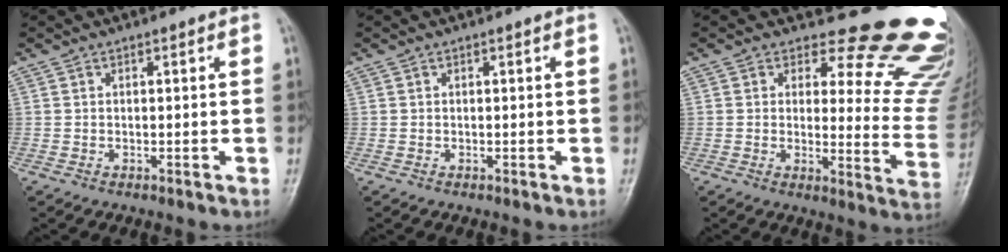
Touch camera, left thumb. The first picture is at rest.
{"total": 0.0}
{"total": 18.4, "force": [16.3, 6.5, 5.8], "torque": [-0.013, -0.158, 0.167]}